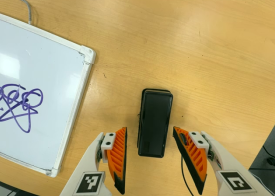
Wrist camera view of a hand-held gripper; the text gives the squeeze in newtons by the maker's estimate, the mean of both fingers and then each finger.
{"total": 0.0}